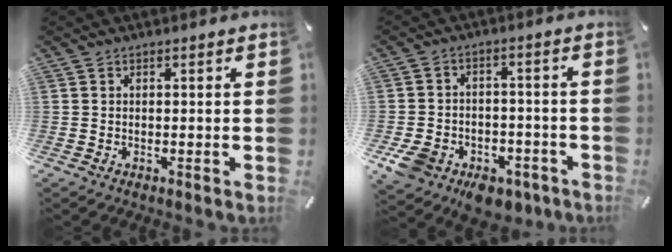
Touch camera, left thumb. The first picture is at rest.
{"total": 9.2, "force": [-5.0, 6.6, 3.9], "torque": [-0.074, 0.043, -0.084]}